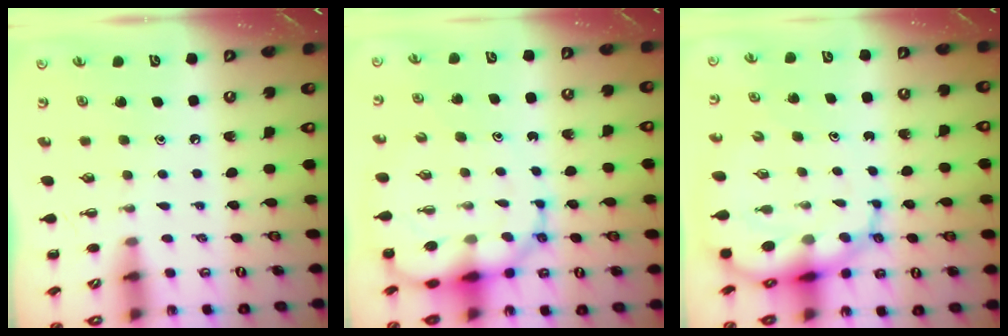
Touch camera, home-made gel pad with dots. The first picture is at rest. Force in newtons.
{"total": 11.7, "press": 11.3, "slide": 3.2}
{"total": 13.1, "press": 12.6, "slide": 3.5}